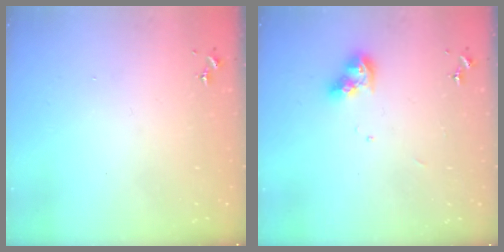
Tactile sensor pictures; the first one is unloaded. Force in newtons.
{"total": 9.7, "press": 9.6, "slide": 0.8}